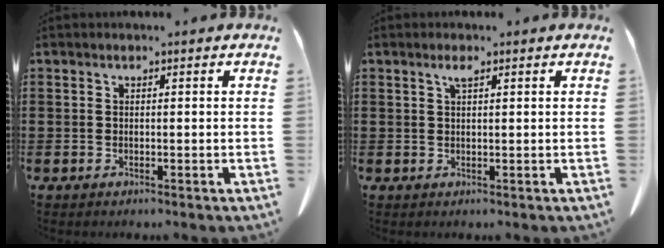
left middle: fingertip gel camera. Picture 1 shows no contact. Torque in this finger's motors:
{"motor_torque": [0.36, 0.03, 0.05, 0.06]}